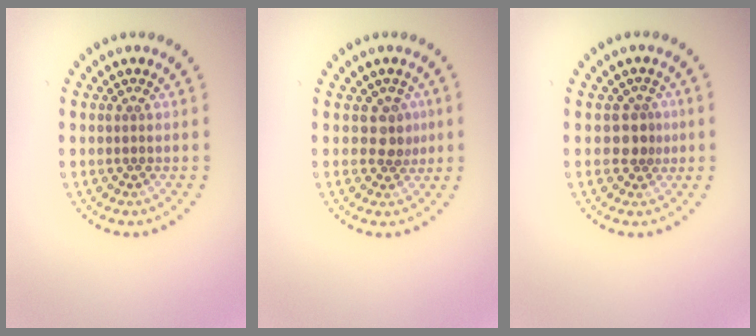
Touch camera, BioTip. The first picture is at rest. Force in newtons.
{"total": 1.9, "press": 1.6, "slide": 1.1}
{"total": 2.1, "press": 1.7, "slide": 1.3}